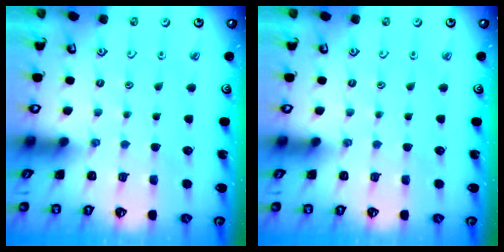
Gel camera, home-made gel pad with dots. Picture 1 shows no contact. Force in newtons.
{"total": 0.0}